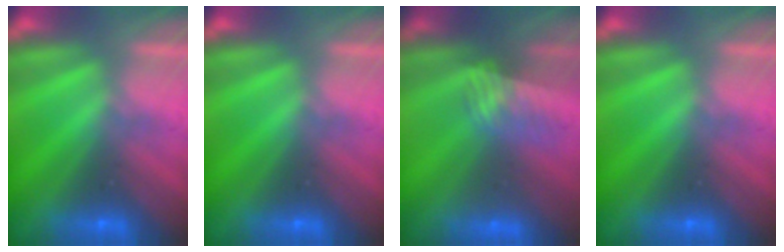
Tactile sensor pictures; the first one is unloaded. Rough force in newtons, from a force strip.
{"total": 0.0}
{"total": 3.4}
{"total": 0.0}